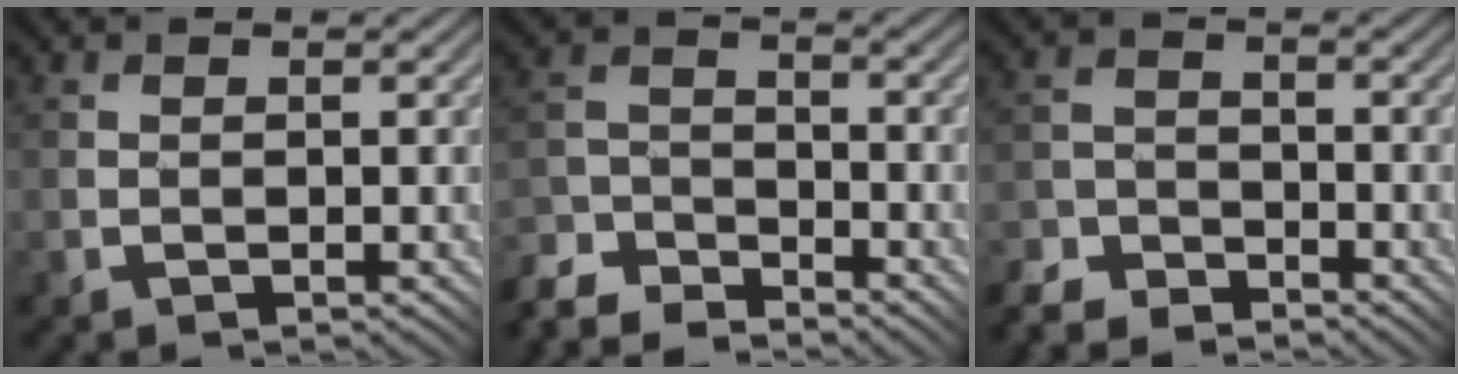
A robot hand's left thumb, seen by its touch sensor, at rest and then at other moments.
{"total": 8.0, "force": [-7.2, 2.5, 2.5], "torque": [-0.058, -0.007, -0.137]}
{"total": 6.5, "force": [-6.0, 2.1, 1.3], "torque": [-0.025, -0.001, -0.115]}